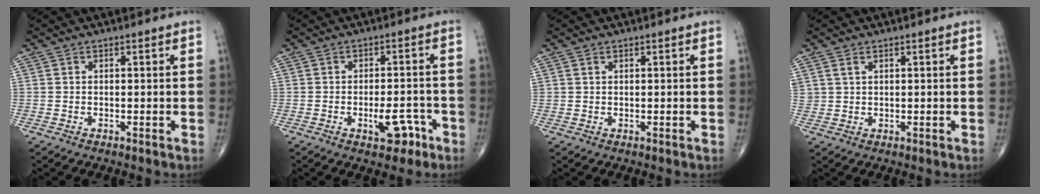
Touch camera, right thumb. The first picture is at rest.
{"total": 5.7, "force": [-2.8, 2.8, 4.0], "torque": [-0.045, 0.024, -0.036]}
{"total": 0.6, "force": [0.4, 0.4, 0.3], "torque": [-0.002, 0.001, 0.008]}
{"total": 1.7, "force": [1.1, 1.0, 0.8], "torque": [-0.015, -0.001, 0.026]}